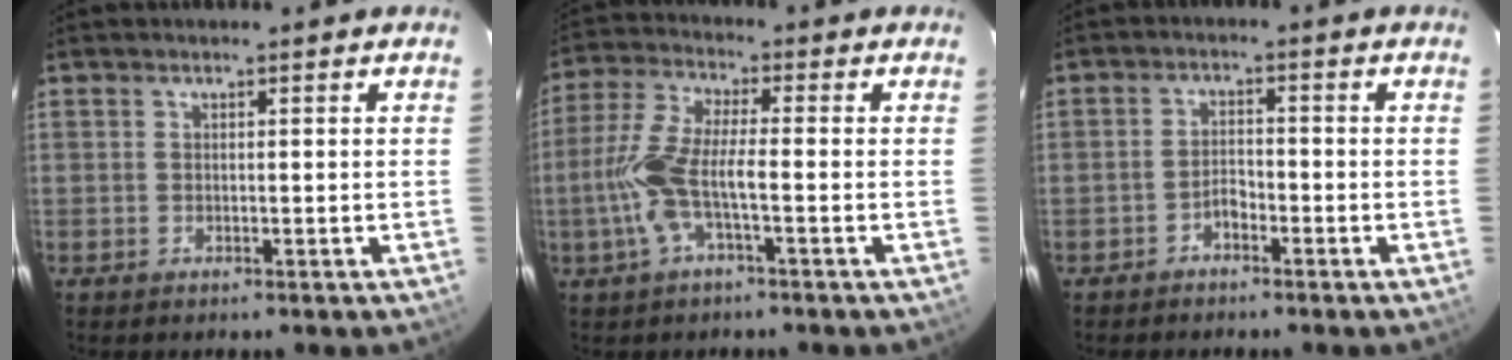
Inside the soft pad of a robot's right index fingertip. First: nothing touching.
{"total": 9.0, "force": [-2.6, 1.7, 8.4], "torque": [-0.192, 0.004, -0.050]}
{"total": 2.3, "force": [-1.8, 1.0, 1.0], "torque": [-0.020, 0.008, -0.029]}